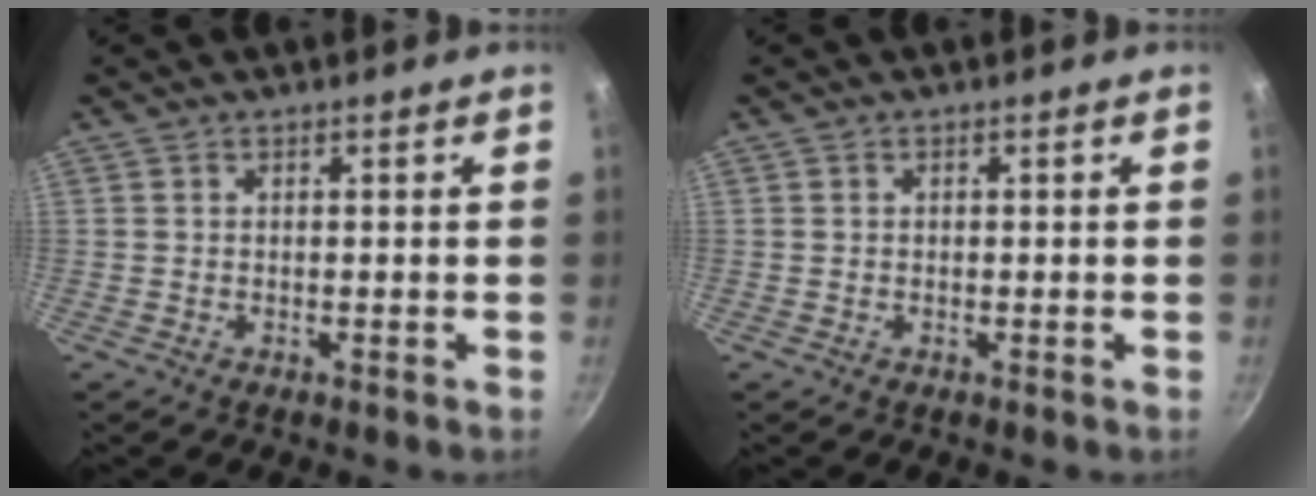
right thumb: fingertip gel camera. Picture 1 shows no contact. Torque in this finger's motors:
{"motor_torque": [-0.54, 0.18, -0.28, 0.45, -0.03]}